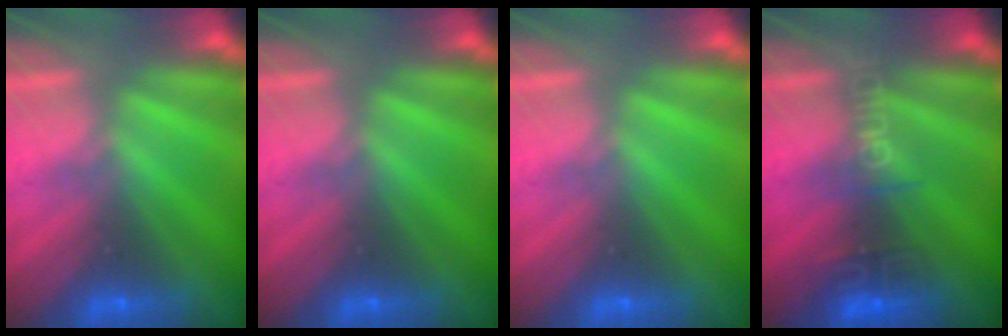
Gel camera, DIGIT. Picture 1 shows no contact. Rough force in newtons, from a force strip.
{"total": 0.0}
{"total": 0.0}
{"total": 2.8}